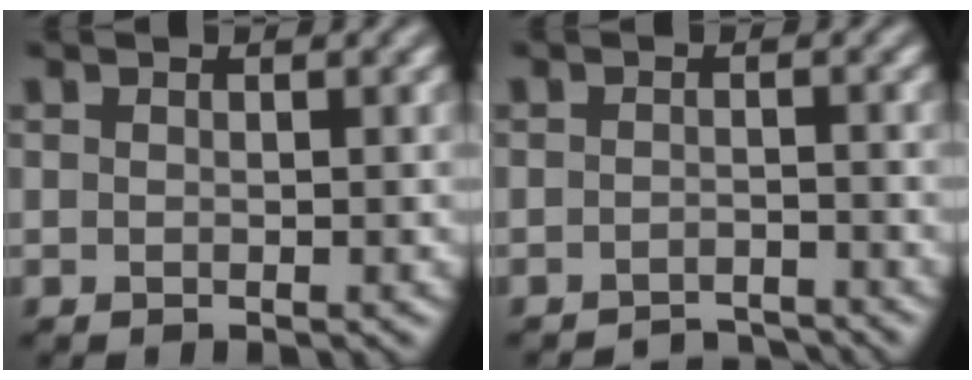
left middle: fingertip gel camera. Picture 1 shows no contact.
{"total": 2.5, "force": [-2.5, 0.3, 0.5], "torque": [0.000, 0.003, -0.039]}